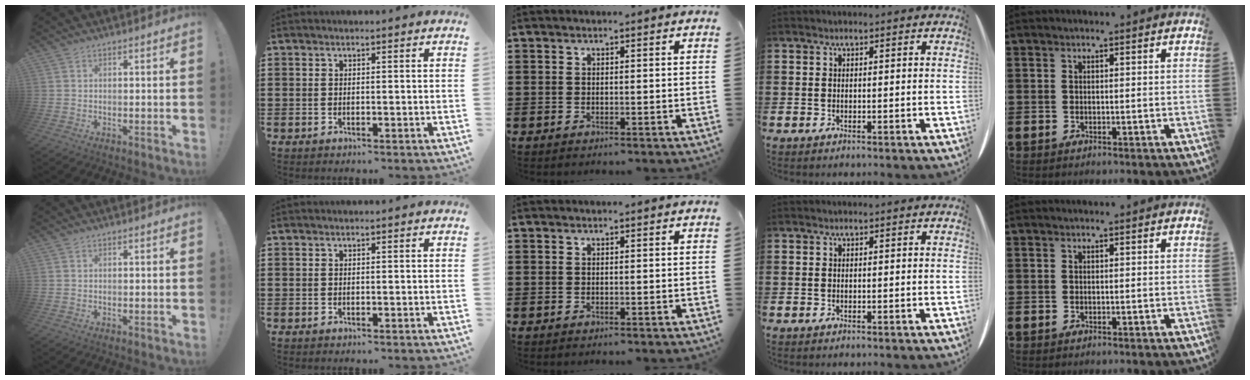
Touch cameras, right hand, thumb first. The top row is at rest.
{}